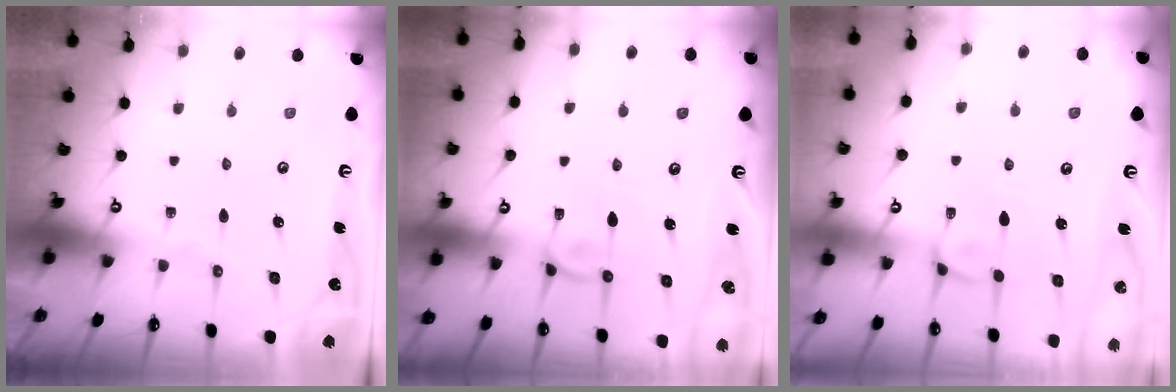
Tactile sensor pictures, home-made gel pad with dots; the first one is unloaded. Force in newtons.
{"total": 0.9, "press": 0.8, "slide": 0.4}
{"total": 0.9, "press": 0.5, "slide": 0.7}